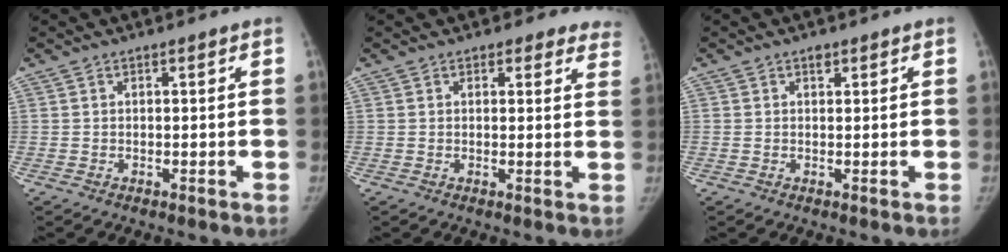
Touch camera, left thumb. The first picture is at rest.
{"total": 8.7, "force": [7.7, 3.8, 1.4], "torque": [0.050, -0.025, 0.057]}
{"total": 1.0, "force": [0.7, 0.6, 0.4], "torque": [0.004, -0.002, 0.011]}